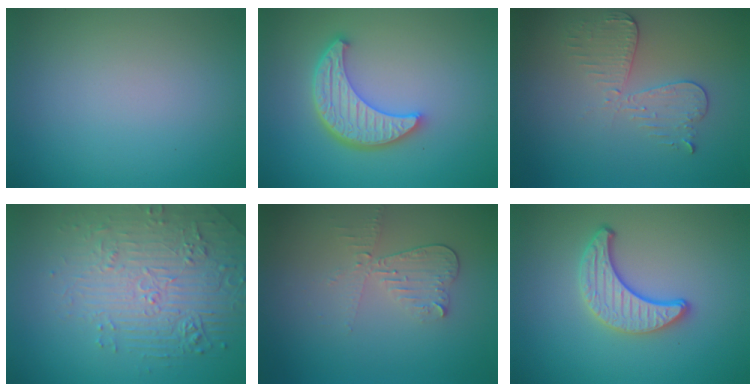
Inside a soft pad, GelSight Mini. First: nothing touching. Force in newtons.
{"total": 5.5, "press": 4.2, "slide": 3.6}
{"total": 3.0, "press": 2.7, "slide": 1.2}
{"total": 4.5, "press": 4.1, "slide": 1.8}
{"total": 2.3, "press": 2.1, "slide": 0.8}
{"total": 3.7, "press": 3.2, "slide": 1.8}